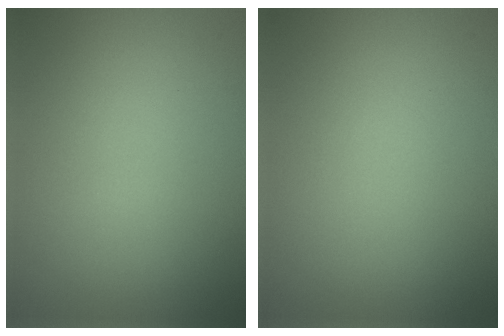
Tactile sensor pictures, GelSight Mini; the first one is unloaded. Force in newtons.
{"total": 0.0}